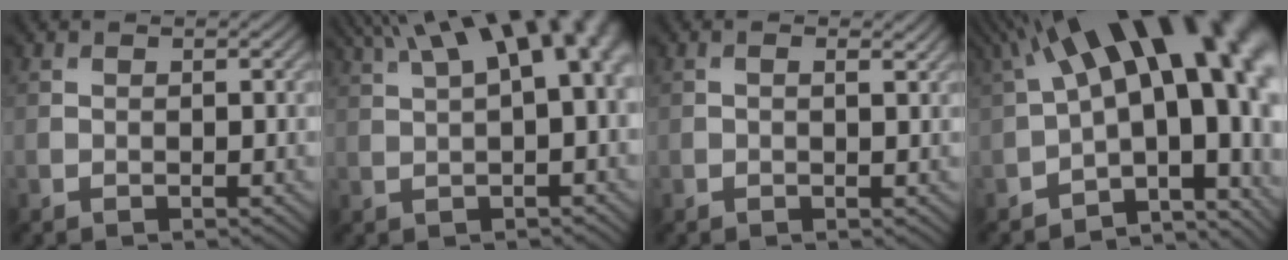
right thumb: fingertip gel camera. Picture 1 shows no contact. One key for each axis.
{"total": 13.5, "fx": 5.5, "fy": 4.8, "fz": 11.3, "tx": -0.160, "ty": 0.045, "tz": 0.083}
{"total": 1.1, "fx": 0.5, "fy": 0.3, "fz": 1.0, "tx": -0.016, "ty": -0.002, "tz": 0.008}
{"total": 19.4, "fx": 3.5, "fy": 9.2, "fz": 16.7, "tx": -0.200, "ty": 0.002, "tz": 0.095}